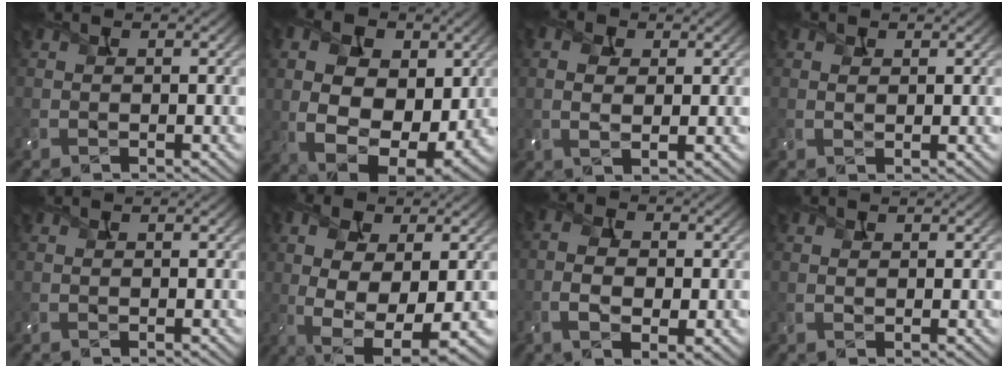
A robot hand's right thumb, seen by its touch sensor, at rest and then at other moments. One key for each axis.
{"total": 15.0, "fx": 1.7, "fy": 9.8, "fz": 11.2, "tx": -0.202, "ty": 0.005, "tz": 0.030}
{"total": 4.1, "fx": 1.0, "fy": 2.2, "fz": 3.3, "tx": -0.076, "ty": 0.000, "tz": 0.016}
{"total": 1.2, "fx": 0.8, "fy": 0.5, "fz": 0.8, "tx": -0.018, "ty": 0.001, "tz": 0.015}
{"total": 0.0}
{"total": 11.8, "fx": -1.4, "fy": 5.7, "fz": 10.2, "tx": -0.195, "ty": -0.012, "tz": -0.014}
{"total": 6.7, "fx": -1.5, "fy": 3.6, "fz": 5.4, "tx": -0.111, "ty": -0.007, "tz": -0.027}
{"total": 0.9, "fx": 0.6, "fy": 0.4, "fz": 0.5, "tx": -0.011, "ty": 0.001, "tz": 0.013}